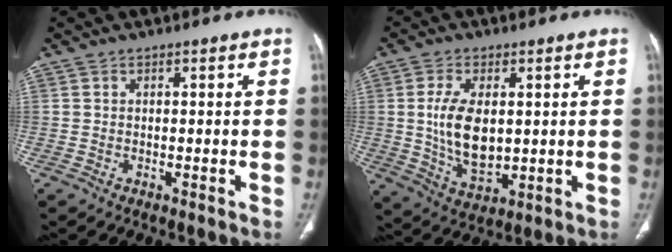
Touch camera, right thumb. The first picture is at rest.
{"total": 11.0, "force": [1.1, 6.1, 9.1], "torque": [-0.167, -0.018, 0.034]}